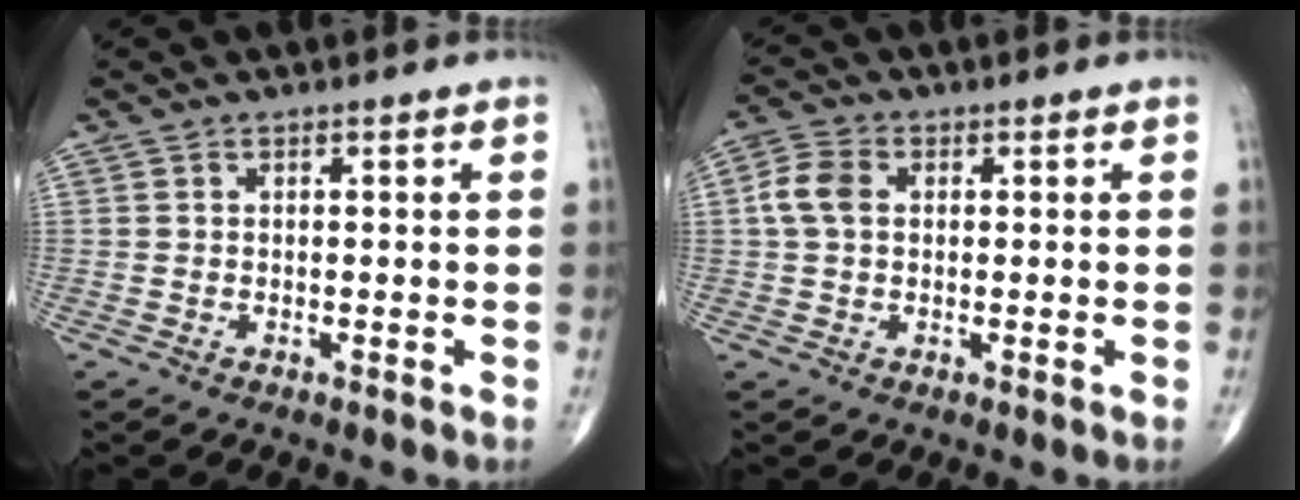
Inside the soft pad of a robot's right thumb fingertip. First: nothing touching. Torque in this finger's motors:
{"motor_torque": [-0.12, 0.27, 0.74, 0.31, 0.14]}